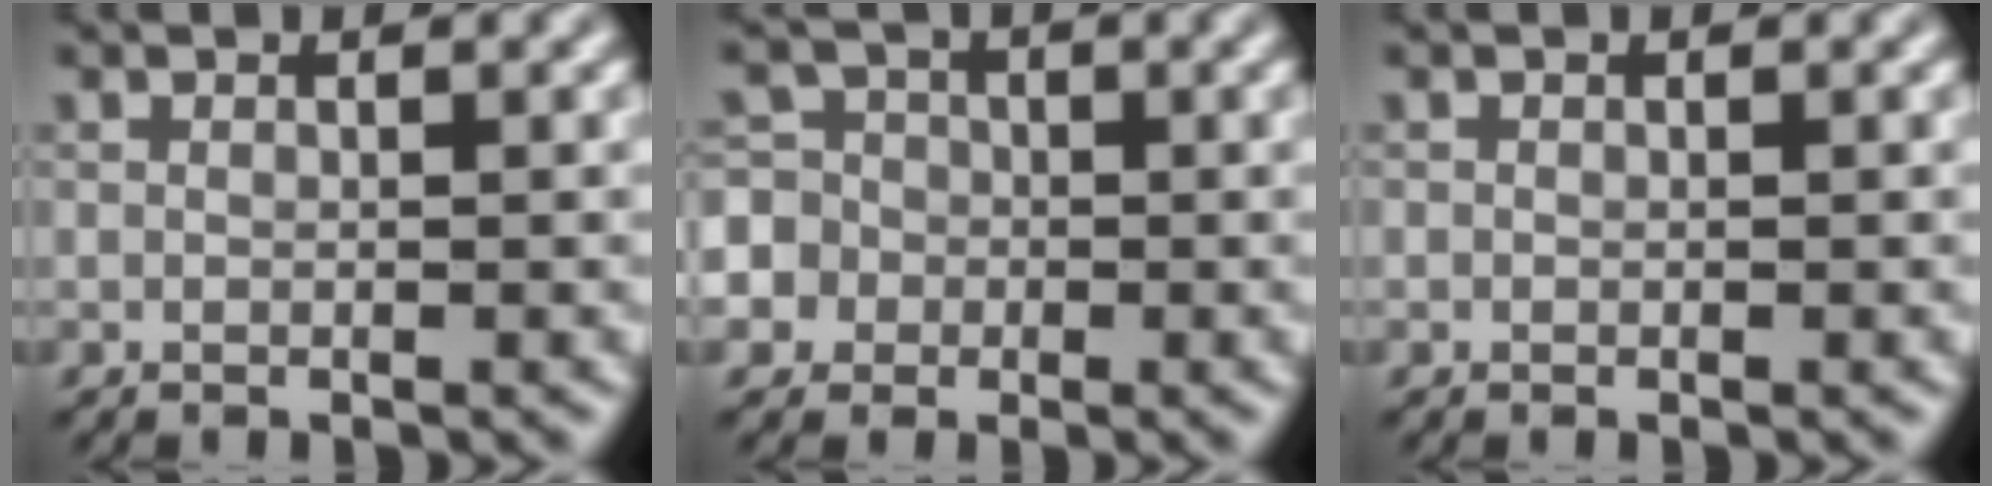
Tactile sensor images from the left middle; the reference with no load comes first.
{"total": 8.7, "force": [-2.1, 8.1, 2.2], "torque": [-0.060, 0.016, -0.075]}
{"total": 0.0}